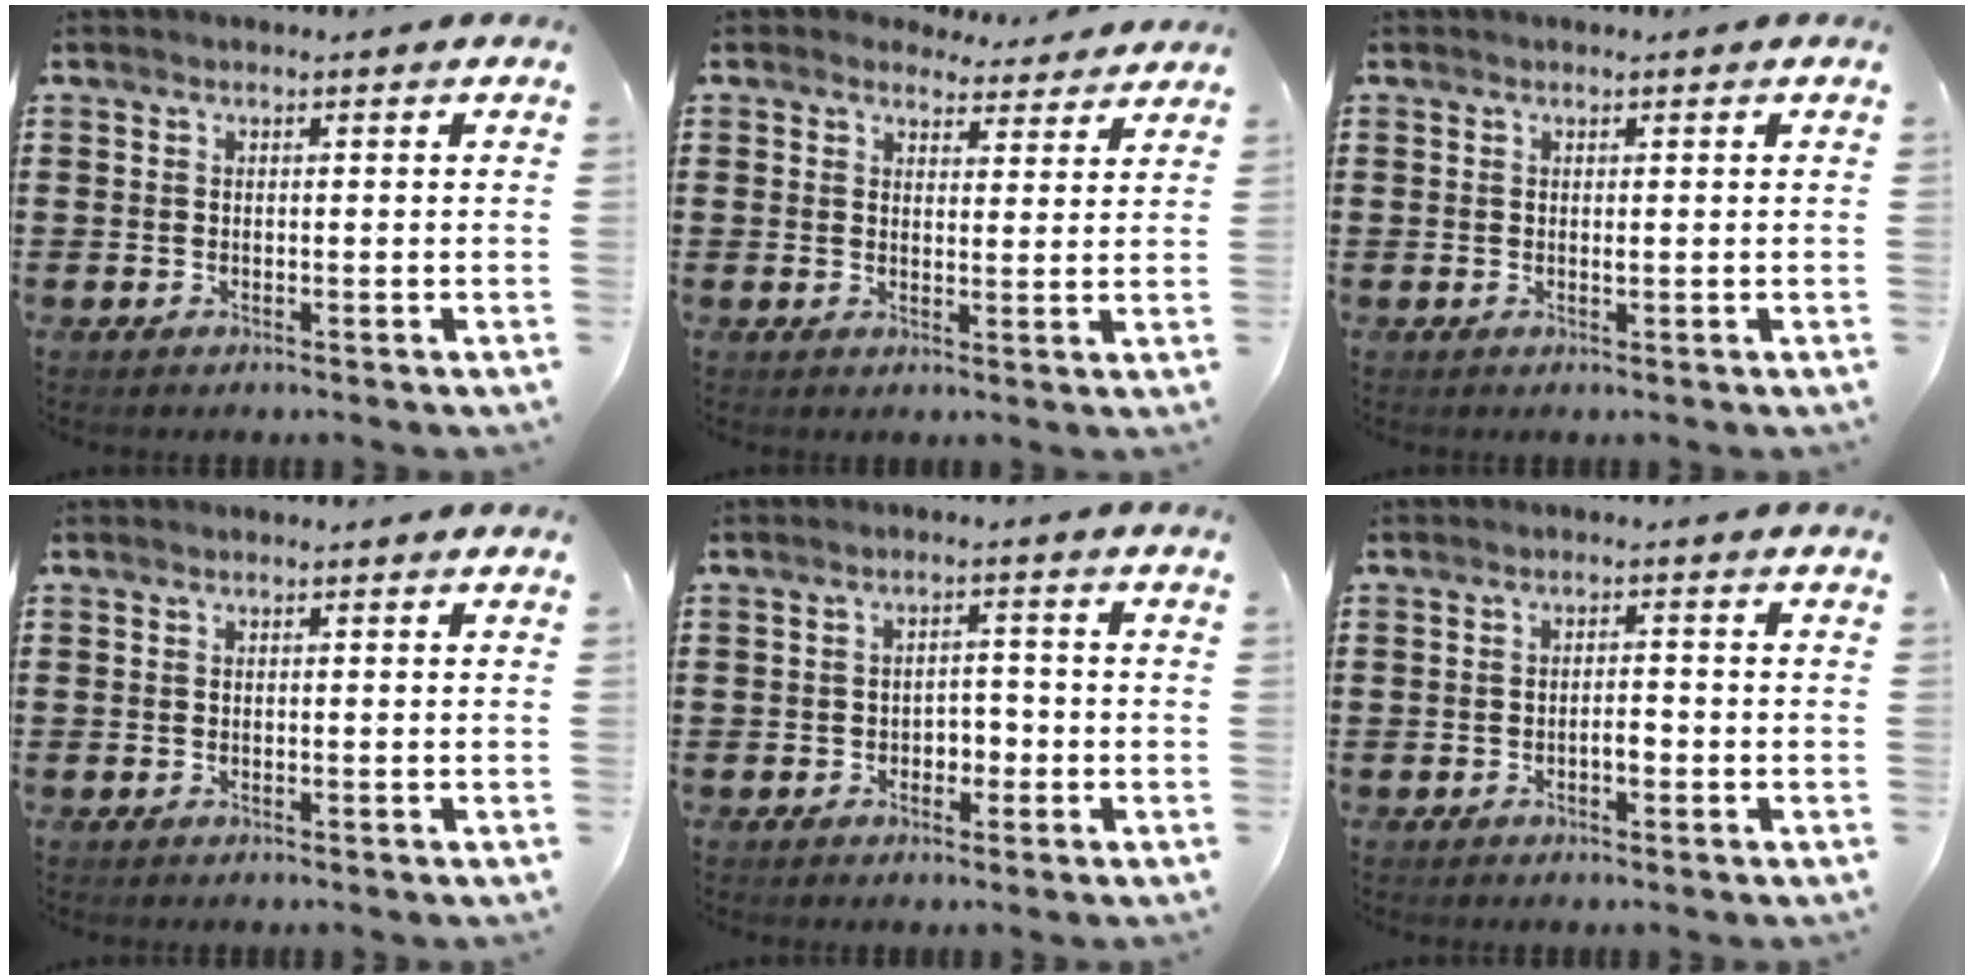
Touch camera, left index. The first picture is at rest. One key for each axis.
{"total": 4.1, "fx": 3.8, "fy": 1.4, "fz": 0.4, "tx": -0.015, "ty": -0.012, "tz": 0.070}
{"total": 0.5, "fx": 0.2, "fy": 0.1, "fz": 0.5, "tx": -0.009, "ty": -0.002, "tz": 0.004}
{"total": 0.0}
{"total": 2.6, "fx": -1.2, "fy": 1.9, "fz": 1.3, "tx": -0.030, "ty": 0.004, "tz": -0.028}
{"total": 2.2, "fx": -0.7, "fy": 0.7, "fz": 1.9, "tx": -0.037, "ty": 0.005, "tz": -0.015}